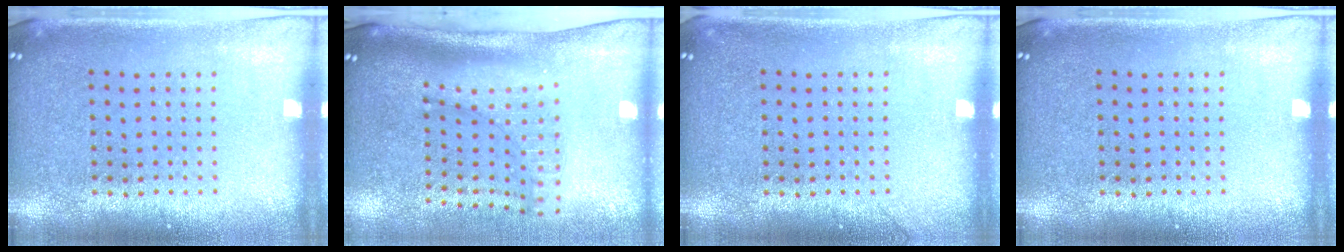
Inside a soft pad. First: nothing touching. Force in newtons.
{"total": 2.0, "press": 1.5, "slide": 1.3}
{"total": 0.7, "press": 0.7, "slide": 0.1}
{"total": 0.0}